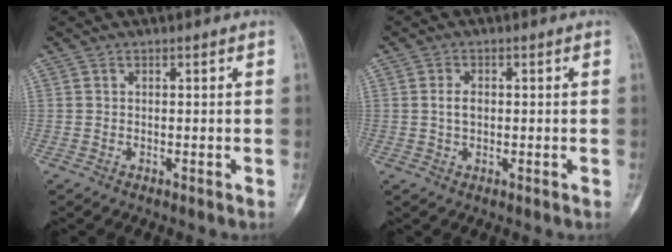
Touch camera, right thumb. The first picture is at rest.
{"total": 2.4, "force": [0.1, 1.6, 1.9], "torque": [-0.031, 0.005, 0.000]}